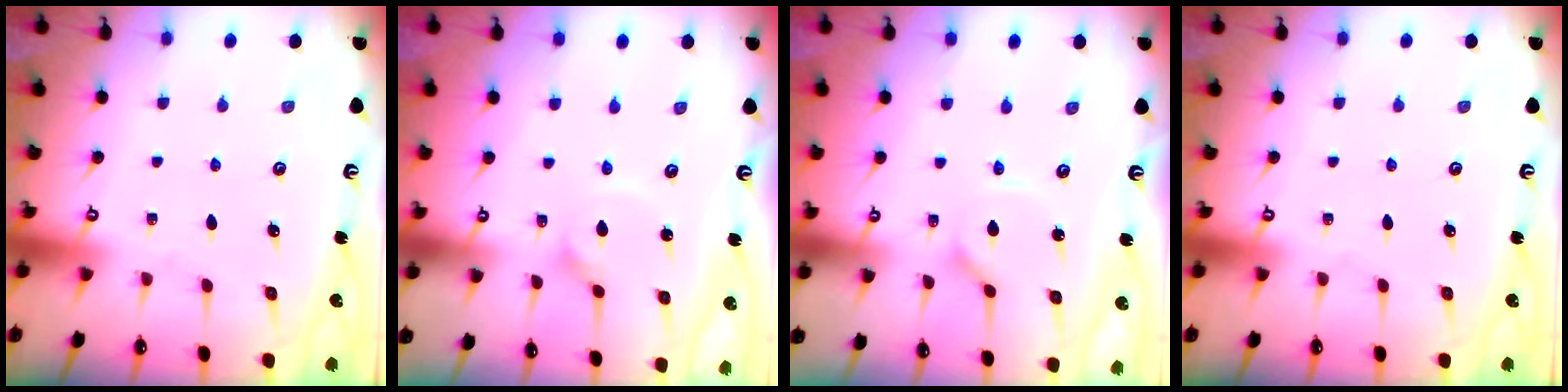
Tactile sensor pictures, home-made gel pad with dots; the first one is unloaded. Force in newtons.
{"total": 2.0, "press": 2.0, "slide": 0.1}
{"total": 2.1, "press": 2.1, "slide": 0.3}
{"total": 0.0}